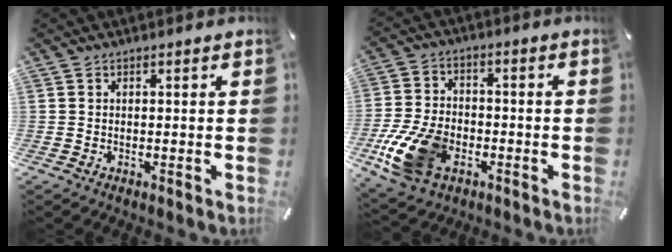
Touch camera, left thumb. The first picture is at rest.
{"total": 14.5, "force": [-5.4, 9.6, 9.3], "torque": [-0.183, 0.024, -0.094]}